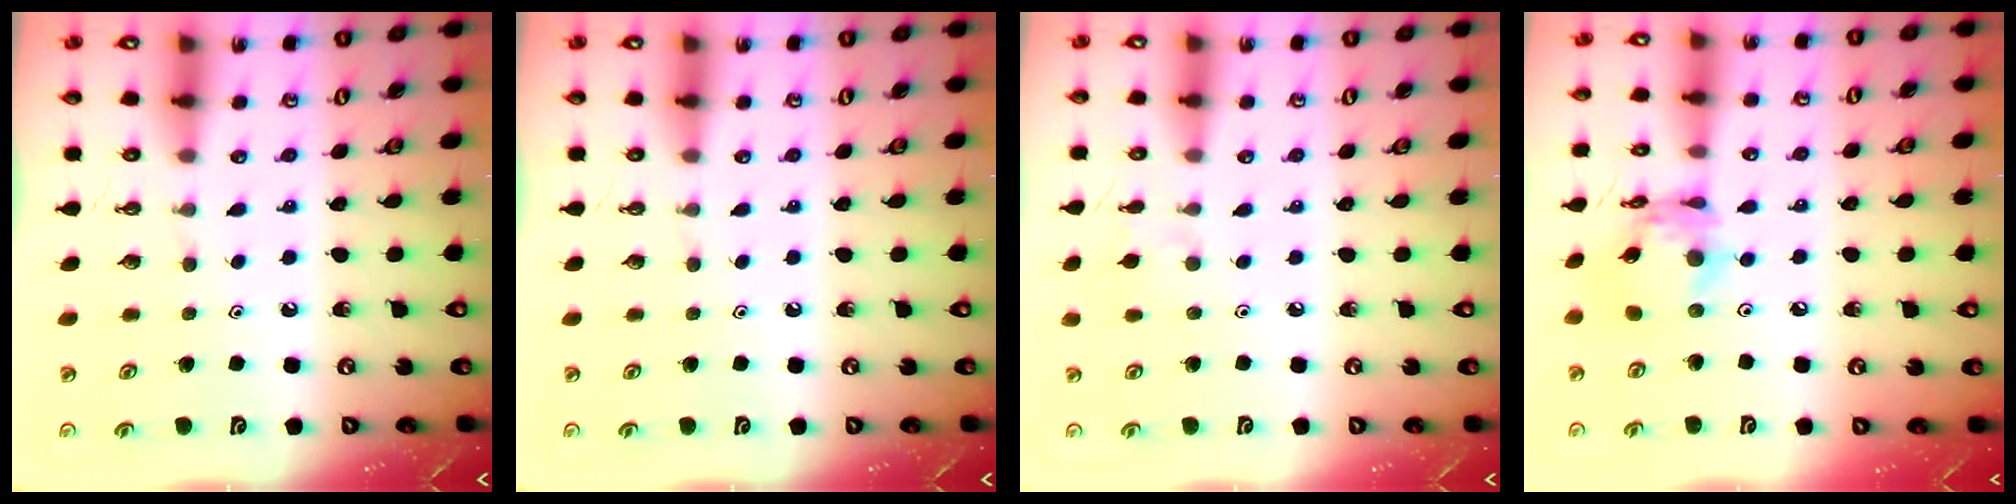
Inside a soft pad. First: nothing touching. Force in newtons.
{"total": 0.0}
{"total": 2.9, "press": 2.9, "slide": 0.6}
{"total": 12.3, "press": 12.3, "slide": 0.9}